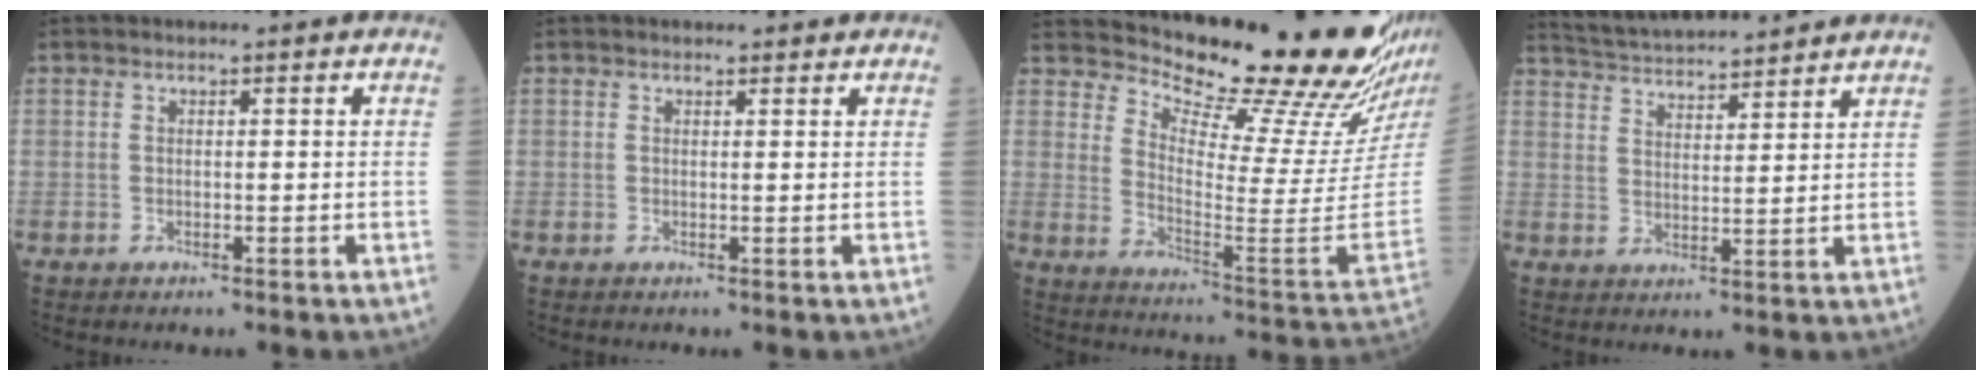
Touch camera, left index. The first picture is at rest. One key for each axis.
{"total": 1.5, "fx": 1.4, "fy": 0.6, "fz": 0.4, "tx": -0.008, "ty": 0.001, "tz": 0.012}
{"total": 23.3, "fx": 20.8, "fy": 0.8, "fz": 10.6, "tx": -0.177, "ty": -0.121, "tz": 0.276}
{"total": 13.2, "fx": 12.4, "fy": 1.3, "fz": 4.3, "tx": -0.085, "ty": 0.020, "tz": 0.196}